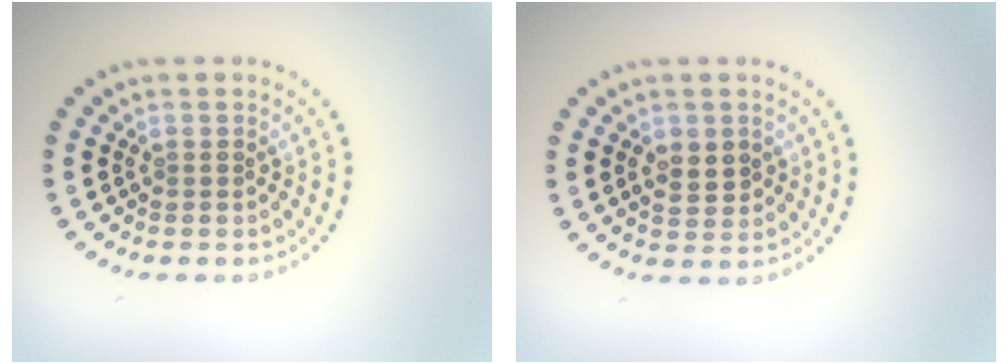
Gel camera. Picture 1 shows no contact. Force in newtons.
{"total": 2.3, "press": 2.2, "slide": 0.3}